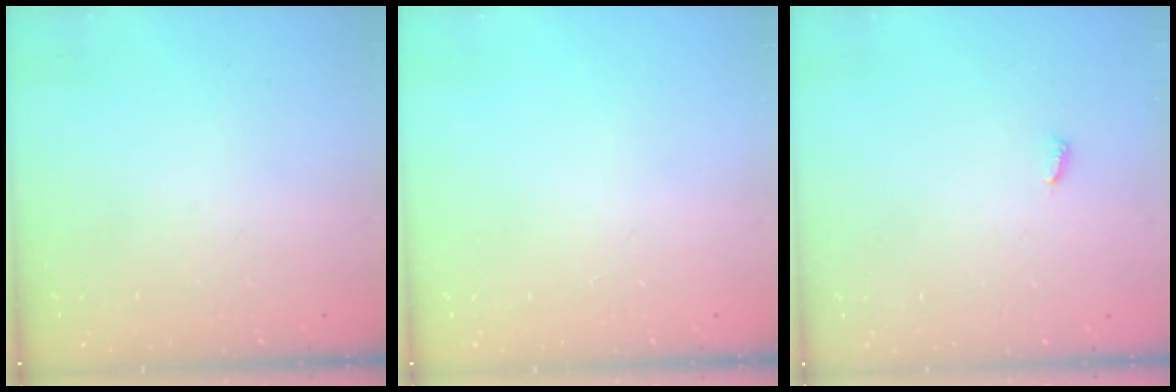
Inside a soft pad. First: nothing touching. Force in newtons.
{"total": 0.0}
{"total": 3.2, "press": 3.2, "slide": 0.5}